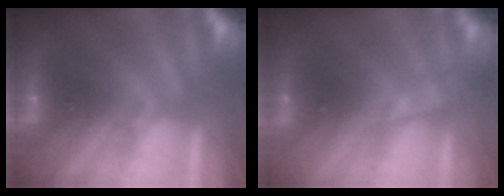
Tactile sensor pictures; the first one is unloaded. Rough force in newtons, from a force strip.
{"total": 2.8}